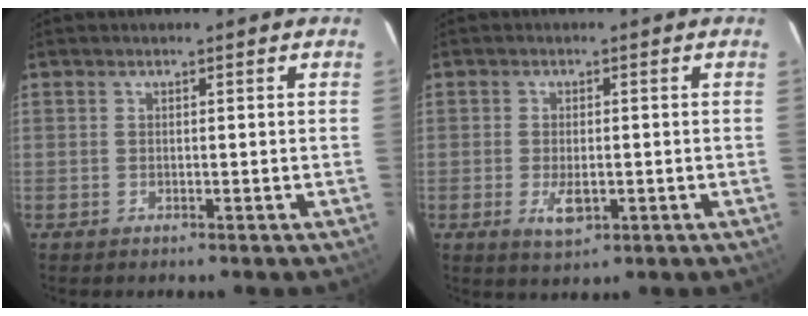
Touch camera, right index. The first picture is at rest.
{"total": 4.5, "force": [-1.4, 2.2, 3.7], "torque": [-0.072, -0.008, -0.020]}